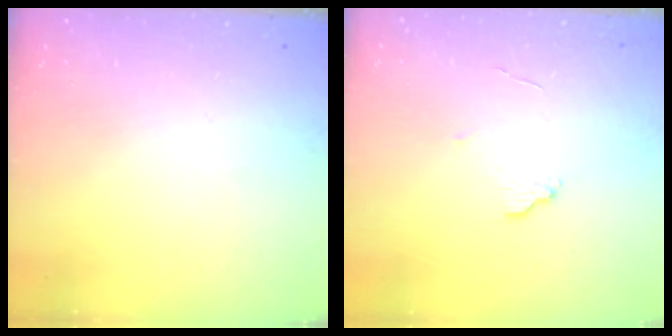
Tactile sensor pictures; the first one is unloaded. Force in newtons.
{"total": 4.3, "press": 4.3, "slide": 0.4}